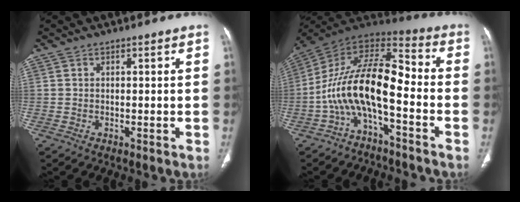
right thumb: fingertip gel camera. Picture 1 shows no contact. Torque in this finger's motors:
{"motor_torque": [2.29, 2.16, 2.05, -0.71, 0.78]}